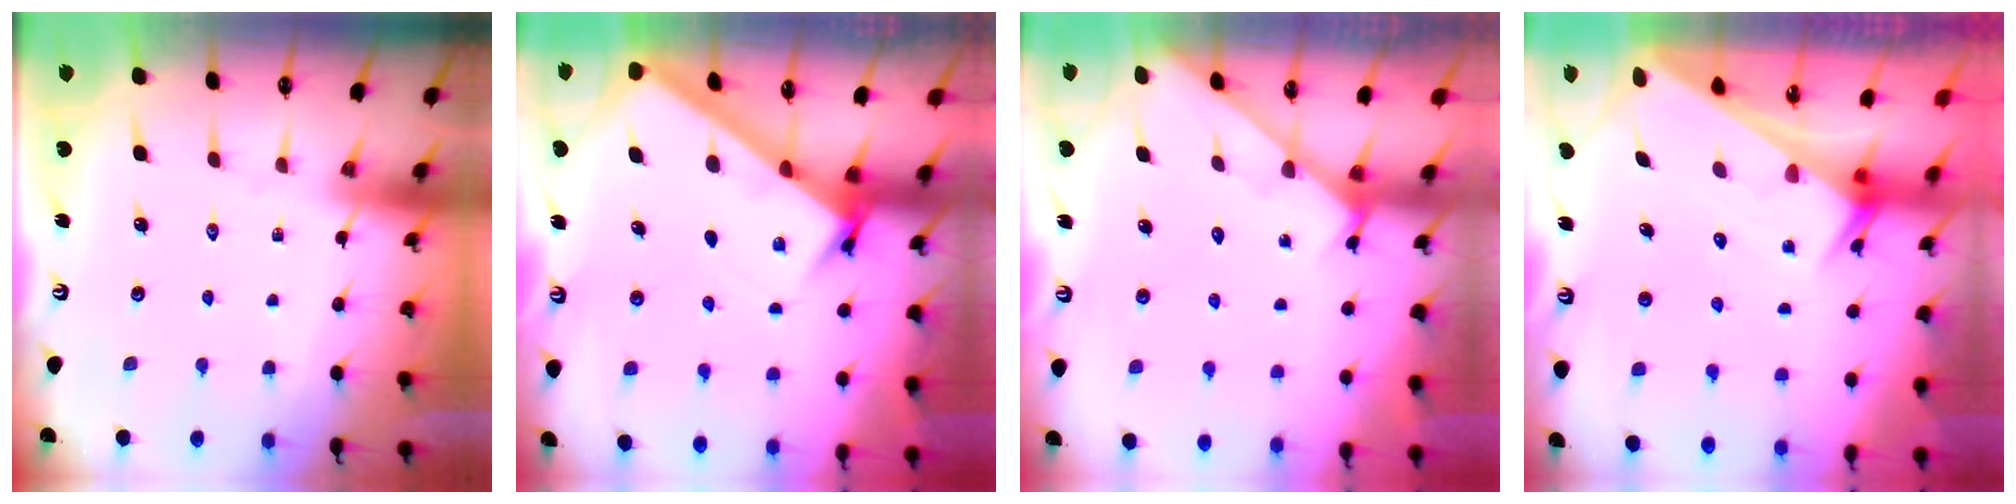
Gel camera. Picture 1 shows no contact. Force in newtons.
{"total": 3.2, "press": 3.2, "slide": 0.3}
{"total": 2.6, "press": 2.5, "slide": 0.3}
{"total": 2.7, "press": 2.7, "slide": 0.1}